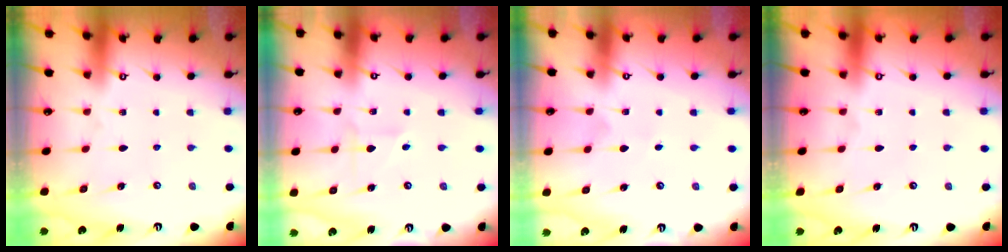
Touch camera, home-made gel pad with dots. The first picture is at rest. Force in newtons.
{"total": 2.0, "press": 1.9, "slide": 0.5}
{"total": 2.7, "press": 2.7, "slide": 0.2}
{"total": 0.0}